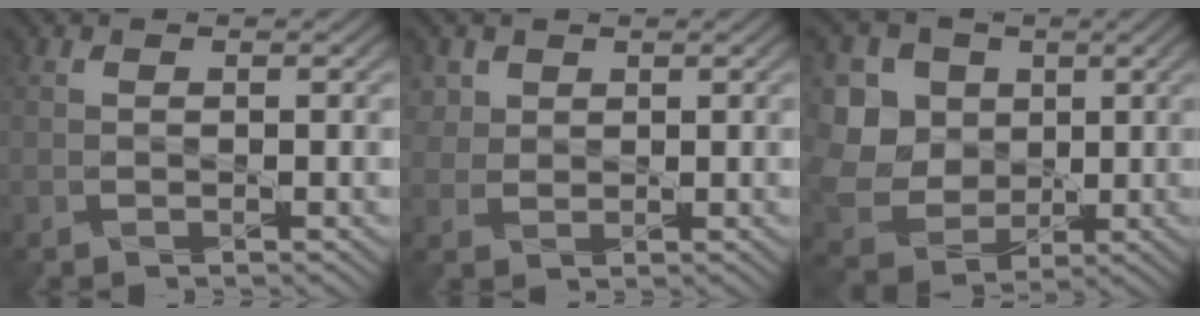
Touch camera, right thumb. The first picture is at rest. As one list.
[{"total": 2.0, "force": [1.3, 1.5, 0.0], "torque": [-0.007, -0.004, 0.031]}, {"total": 9.0, "force": [2.3, 7.9, 3.5], "torque": [-0.126, 0.010, 0.044]}]